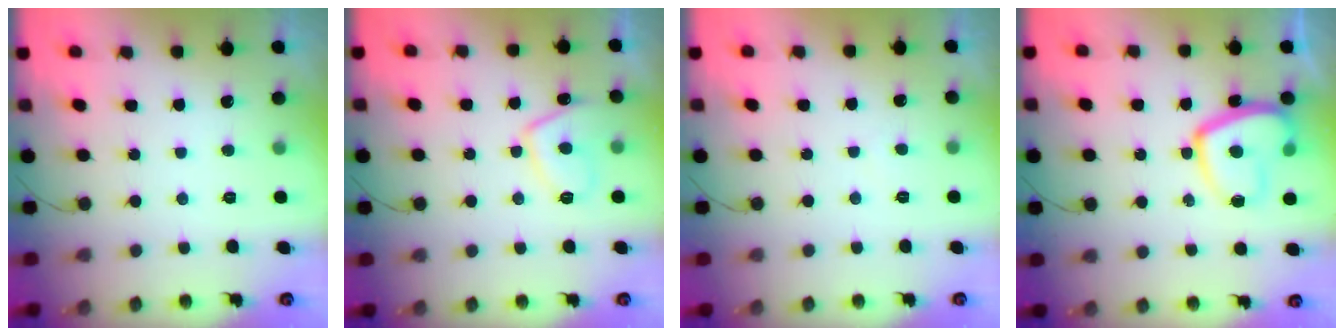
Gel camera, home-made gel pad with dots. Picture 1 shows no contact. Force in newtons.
{"total": 7.5, "press": 7.3, "slide": 1.5}
{"total": 2.1, "press": 2.1, "slide": 0.2}
{"total": 13.4, "press": 13.3, "slide": 1.1}